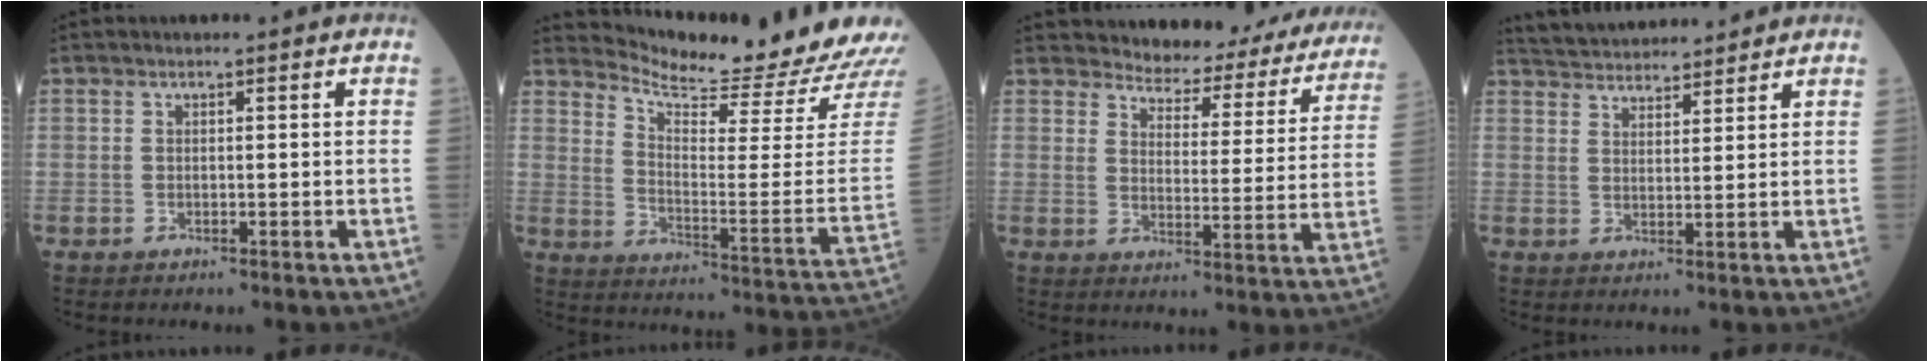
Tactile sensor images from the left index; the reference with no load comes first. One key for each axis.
{"total": 18.1, "fx": 17.7, "fy": -1.5, "fz": 3.4, "tx": -0.073, "ty": -0.122, "tz": 0.234}
{"total": 19.9, "fx": 18.6, "fy": 5.0, "fz": 5.1, "tx": -0.035, "ty": -0.067, "tz": 0.201}
{"total": 10.8, "fx": 10.3, "fy": 1.9, "fz": 2.6, "tx": -0.046, "ty": 0.027, "tz": 0.162}